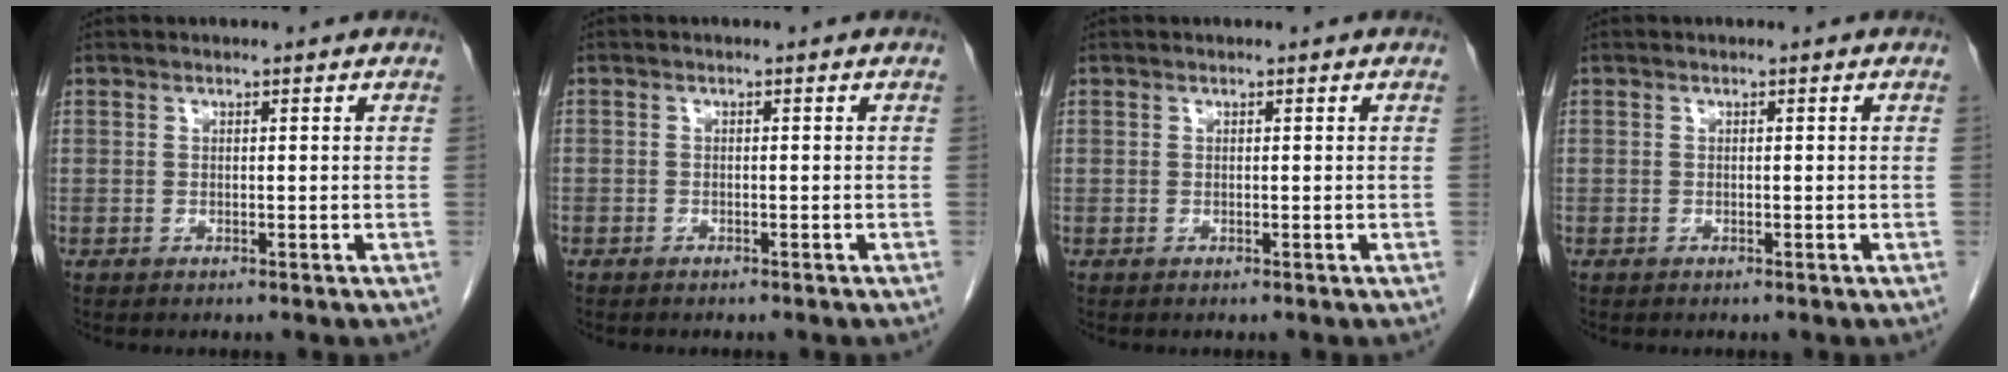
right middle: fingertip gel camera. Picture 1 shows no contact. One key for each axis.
{"total": 0.8, "fx": -0.6, "fy": 0.6, "fz": 0.0, "tx": -0.003, "ty": 0.004, "tz": -0.010}
{"total": 0.0}
{"total": 0.0}